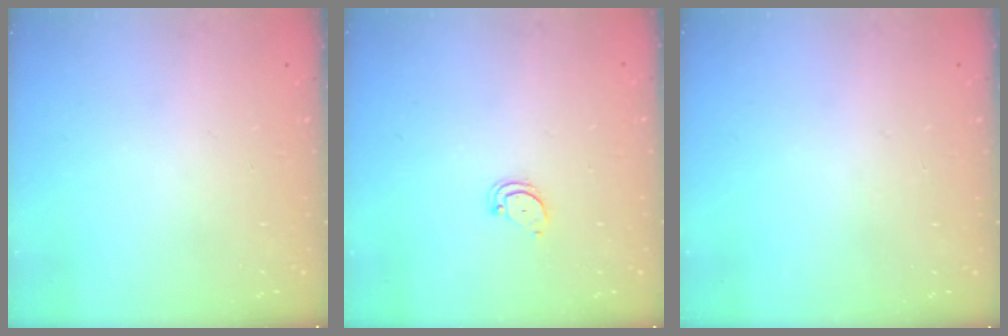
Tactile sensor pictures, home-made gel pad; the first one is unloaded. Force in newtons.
{"total": 3.5, "press": 3.4, "slide": 0.3}
{"total": 0.0}